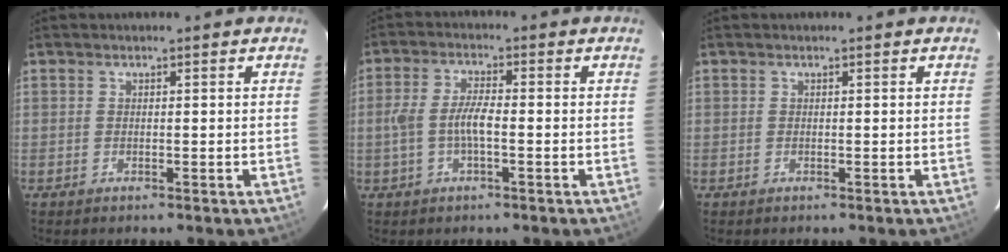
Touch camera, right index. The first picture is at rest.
{"total": 5.3, "force": [-1.3, 1.4, 5.0], "torque": [-0.106, 0.007, -0.023]}
{"total": 0.0}